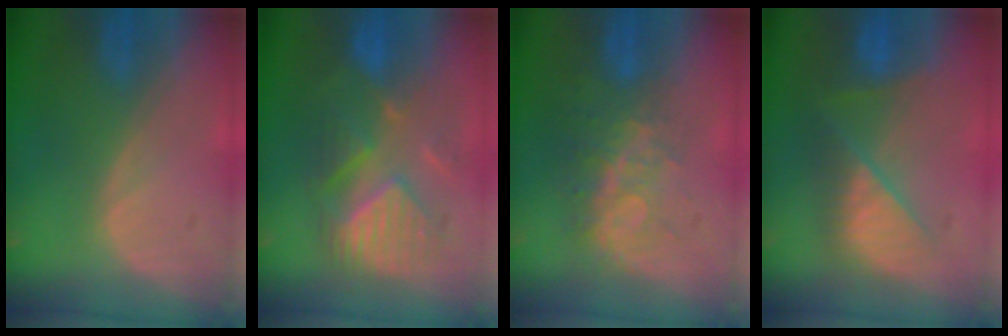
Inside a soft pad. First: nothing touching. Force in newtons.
{"total": 9.4, "press": 9.3, "slide": 1.6}
{"total": 8.4, "press": 7.0, "slide": 4.7}
{"total": 7.7, "press": 7.5, "slide": 1.7}